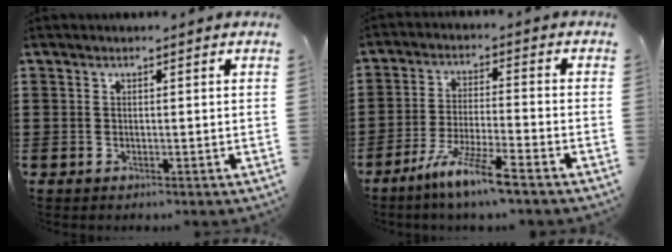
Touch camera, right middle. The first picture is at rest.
{"total": 7.8, "force": [-6.0, -0.1, 5.0], "torque": [-0.104, -0.014, -0.115]}